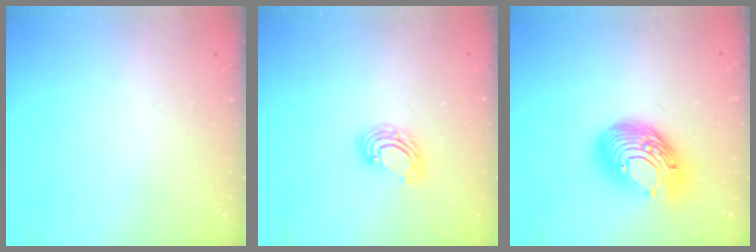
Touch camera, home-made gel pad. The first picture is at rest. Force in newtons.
{"total": 6.0, "press": 6.0, "slide": 0.8}
{"total": 16.1, "press": 16.0, "slide": 2.0}